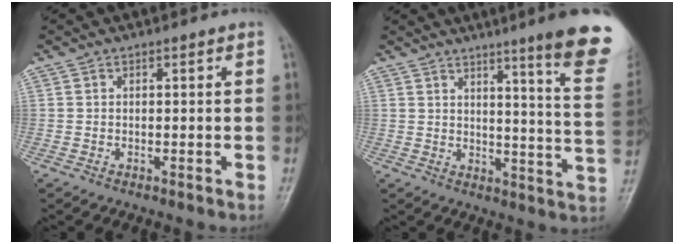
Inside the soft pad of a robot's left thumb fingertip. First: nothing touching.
{"total": 16.9, "force": [11.3, 0.4, 12.6], "torque": [-0.137, -0.077, 0.132]}